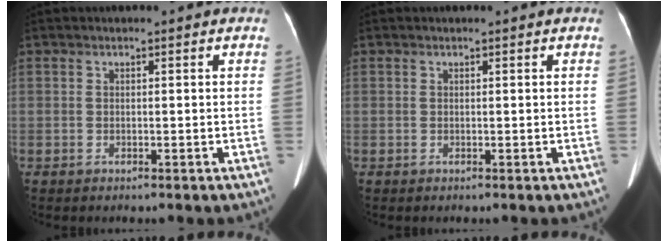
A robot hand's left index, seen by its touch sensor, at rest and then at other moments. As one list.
[{"total": 0.0}]